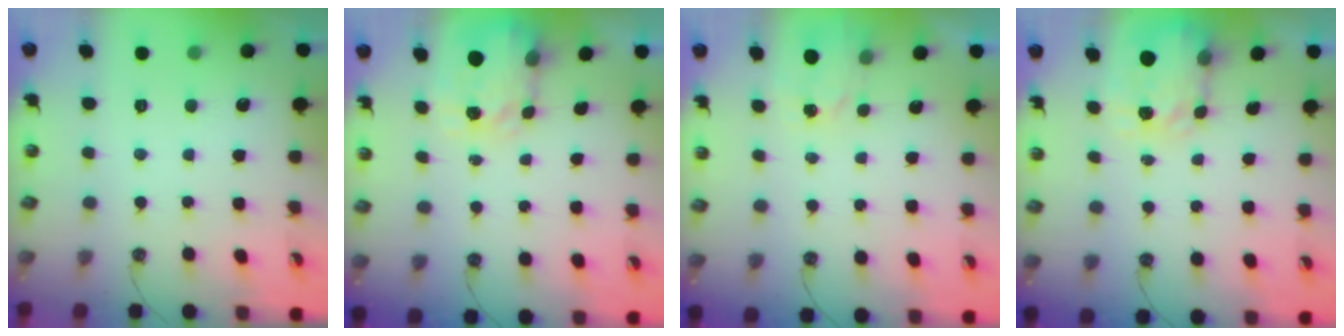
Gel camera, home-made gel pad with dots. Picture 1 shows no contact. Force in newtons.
{"total": 3.6, "press": 3.6, "slide": 0.5}
{"total": 1.7, "press": 1.6, "slide": 0.2}
{"total": 4.0, "press": 3.9, "slide": 0.6}